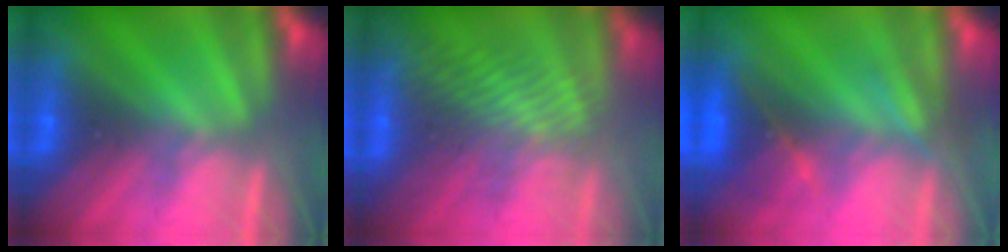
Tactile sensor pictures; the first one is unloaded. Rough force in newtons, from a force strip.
{"total": 3.3}
{"total": 3.0}